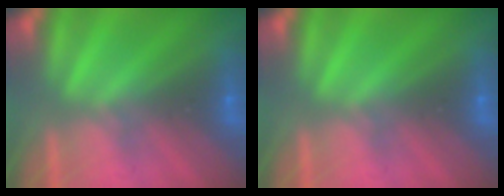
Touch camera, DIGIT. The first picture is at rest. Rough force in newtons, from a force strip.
{"total": 0.0}